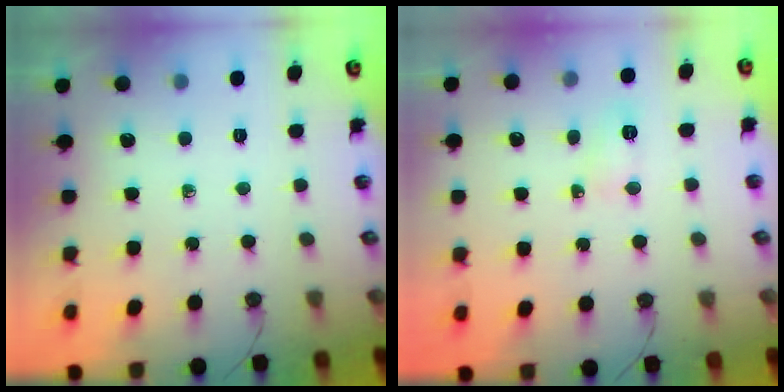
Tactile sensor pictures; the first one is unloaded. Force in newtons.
{"total": 3.9, "press": 3.8, "slide": 0.7}